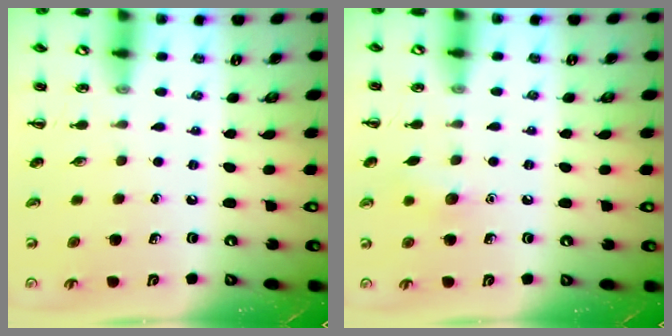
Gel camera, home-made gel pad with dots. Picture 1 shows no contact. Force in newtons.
{"total": 6.1, "press": 5.9, "slide": 1.4}